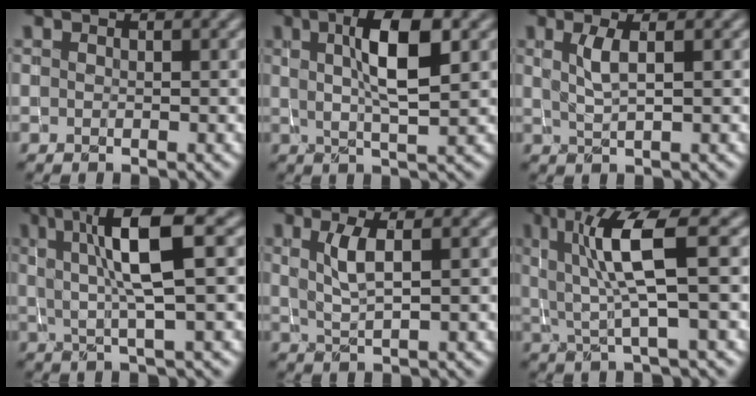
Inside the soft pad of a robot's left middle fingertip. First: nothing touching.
{"total": 6.0, "force": [1.5, 1.5, 5.6], "torque": [-0.090, 0.004, 0.024]}
{"total": 2.0, "force": [0.4, 0.5, 1.9], "torque": [-0.037, -0.002, 0.011]}
{"total": 6.5, "force": [1.6, 1.0, 6.2], "torque": [-0.109, 0.005, 0.028]}
{"total": 2.5, "force": [0.6, 0.5, 2.3], "torque": [-0.050, -0.002, 0.016]}
{"total": 6.0, "force": [1.1, 0.8, 5.9], "torque": [-0.124, -0.002, 0.023]}